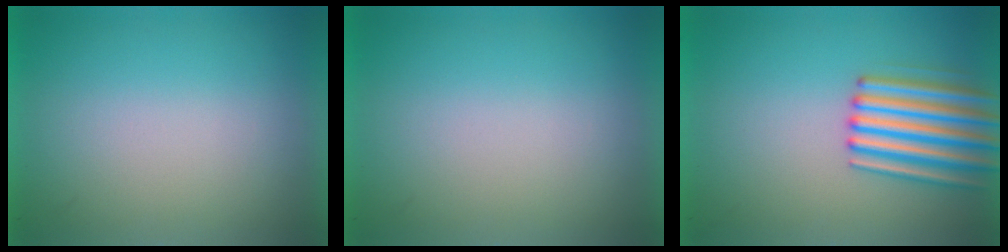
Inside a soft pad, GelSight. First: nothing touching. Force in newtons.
{"total": 0.0}
{"total": 4.8}